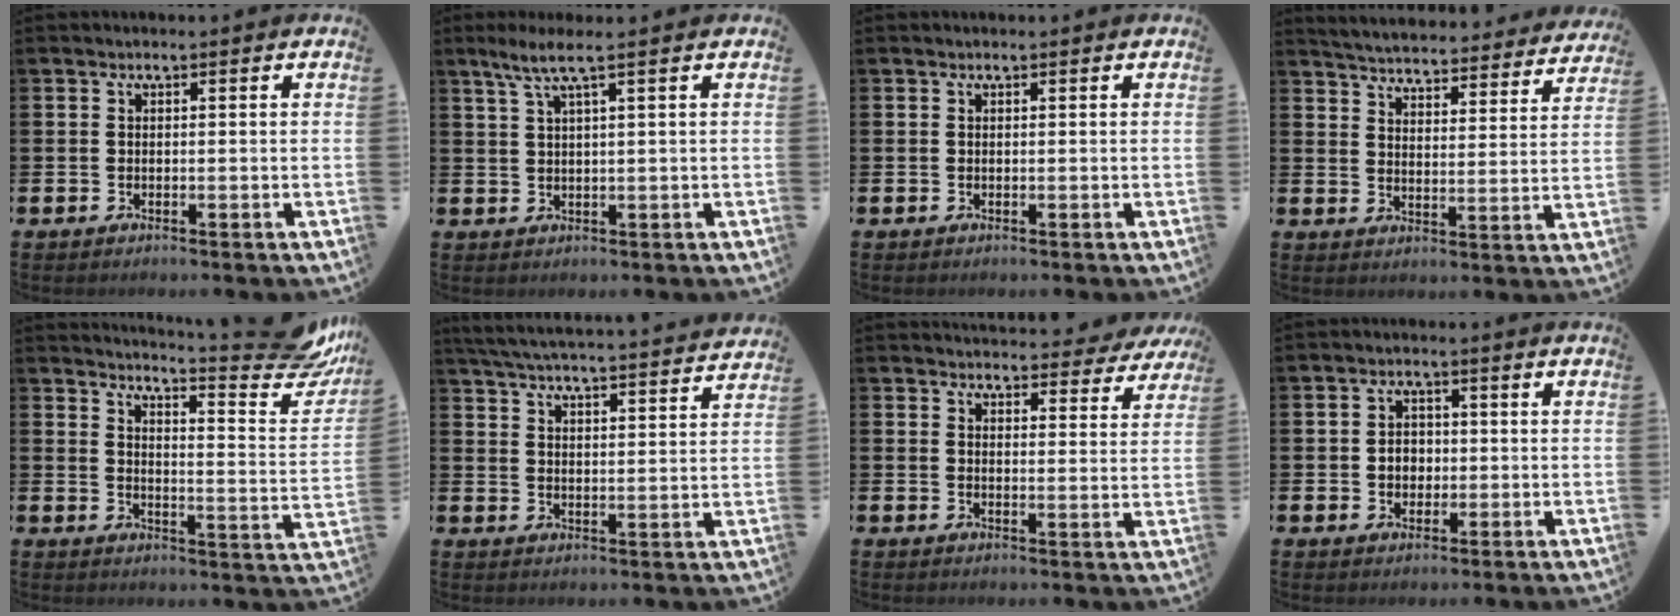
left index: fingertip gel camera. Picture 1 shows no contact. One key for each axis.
{"total": 4.0, "fx": 2.4, "fy": 0.1, "fz": 3.1, "tx": -0.068, "ty": 0.003, "tz": 0.041}
{"total": 0.0}
{"total": 4.8, "fx": 4.7, "fy": 0.4, "fz": 0.4, "tx": -0.023, "ty": -0.045, "tz": 0.077}
{"total": 5.7, "fx": 4.8, "fy": 0.4, "fz": 3.1, "tx": -0.032, "ty": -0.063, "tz": 0.064}
{"total": 5.5, "fx": 5.4, "fy": -0.1, "fz": 1.0, "tx": -0.039, "ty": -0.043, "tz": 0.093}
{"total": 4.1, "fx": 3.9, "fy": 0.9, "fz": 0.3, "tx": -0.003, "ty": -0.025, "tz": 0.069}
{"total": 2.8, "fx": -0.1, "fy": 2.4, "fz": 1.3, "tx": -0.012, "ty": 0.001, "tz": -0.010}